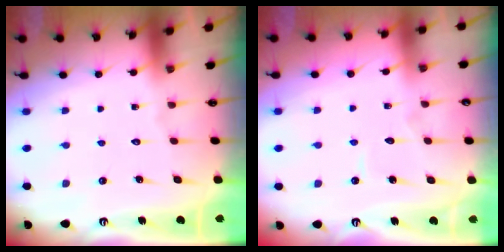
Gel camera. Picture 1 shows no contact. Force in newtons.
{"total": 2.9, "press": 2.9, "slide": 0.2}